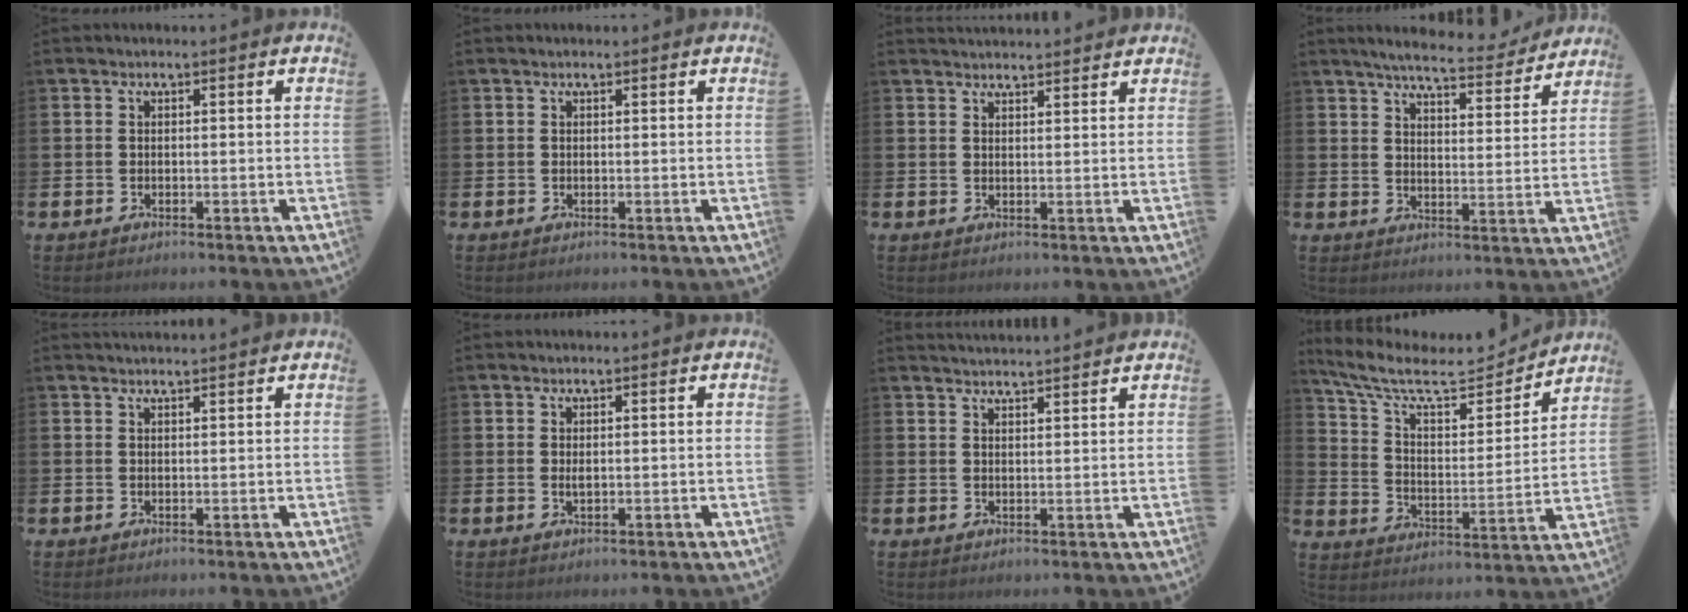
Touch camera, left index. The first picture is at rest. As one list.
[{"total": 0.0}, {"total": 2.4, "force": [2.4, 0.3, 0.0], "torque": [-0.004, -0.009, 0.043]}, {"total": 6.3, "force": [5.9, 0.8, 2.1], "torque": [-0.048, -0.038, 0.098]}, {"total": 1.5, "force": [1.5, 0.0, 0.0], "torque": [0.010, -0.010, 0.026]}, {"total": 1.0, "force": [0.4, 0.3, 0.9], "torque": [-0.013, -0.001, 0.006]}, {"total": 2.7, "force": [2.7, -0.1, -0.1], "torque": [0.001, -0.017, 0.048]}, {"total": 9.5, "force": [8.1, 2.8, 4.0], "torque": [-0.108, -0.053, 0.136]}]